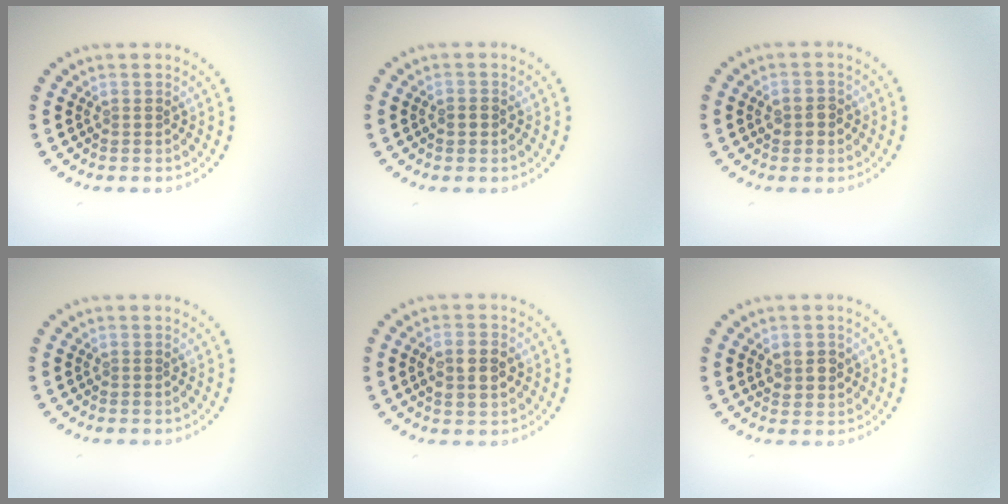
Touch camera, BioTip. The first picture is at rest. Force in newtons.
{"total": 1.3, "press": 1.3, "slide": 0.1}
{"total": 1.8, "press": 1.8, "slide": 0.1}
{"total": 0.0}
{"total": 2.9, "press": 2.9, "slide": 0.4}
{"total": 2.1, "press": 2.0, "slide": 0.4}